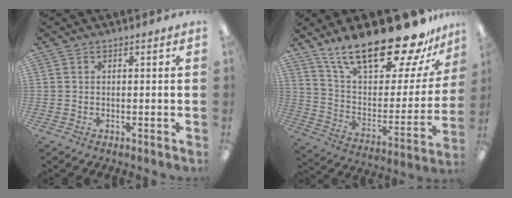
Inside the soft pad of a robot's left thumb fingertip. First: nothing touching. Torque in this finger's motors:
{"motor_torque": [0.42, 0.41, 1.54, -1.23, 0.10]}